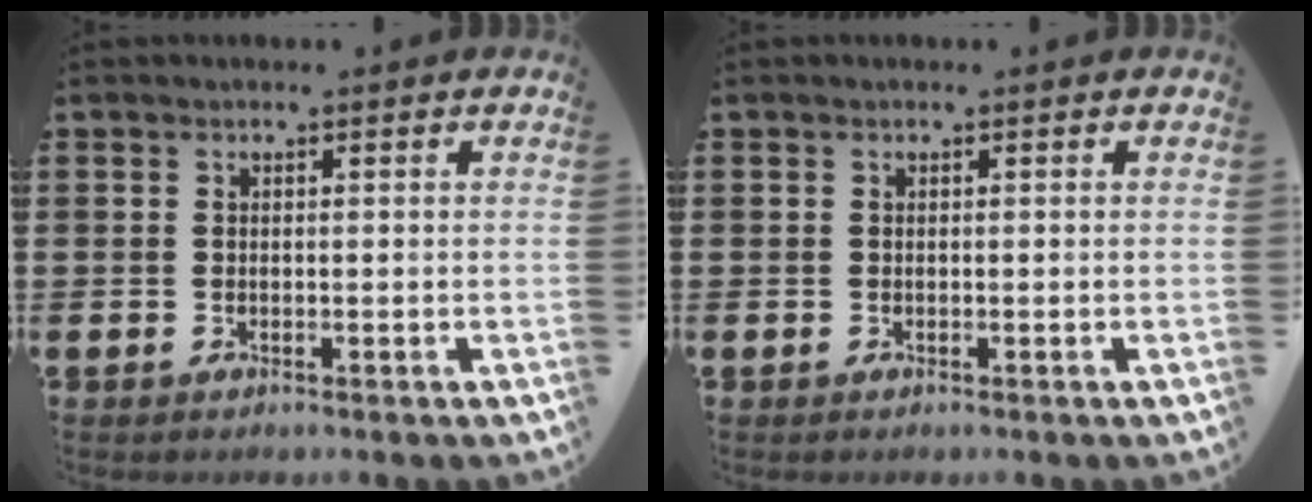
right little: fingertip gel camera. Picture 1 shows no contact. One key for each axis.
{"total": 0.0}